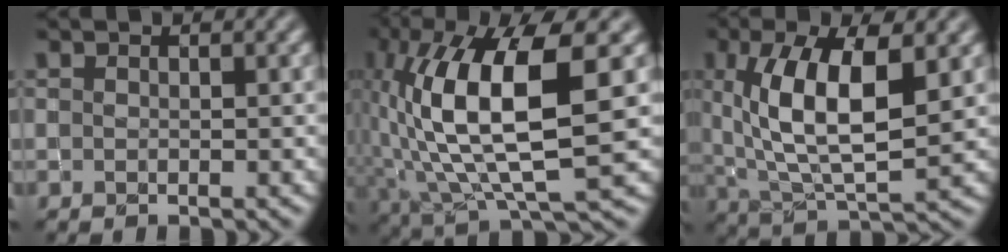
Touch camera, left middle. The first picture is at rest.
{"total": 12.1, "force": [2.1, 4.0, 11.2], "torque": [-0.215, 0.008, 0.046]}
{"total": 9.0, "force": [2.3, 3.5, 7.9], "torque": [-0.147, -0.004, 0.043]}